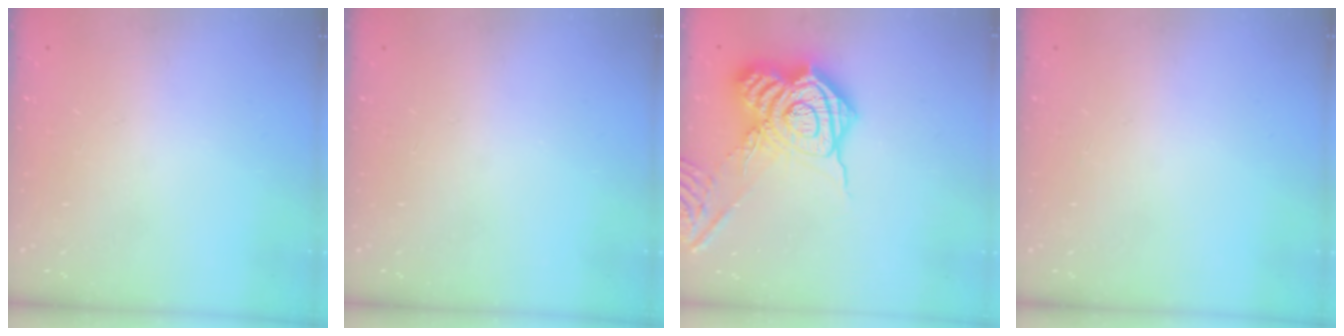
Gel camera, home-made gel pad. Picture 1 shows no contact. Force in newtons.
{"total": 0.0}
{"total": 19.7, "press": 19.6, "slide": 1.5}
{"total": 0.0}